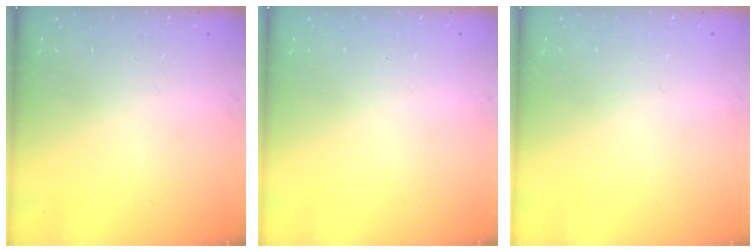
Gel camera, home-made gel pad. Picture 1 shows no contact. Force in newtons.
{"total": 0.0}
{"total": 0.0}